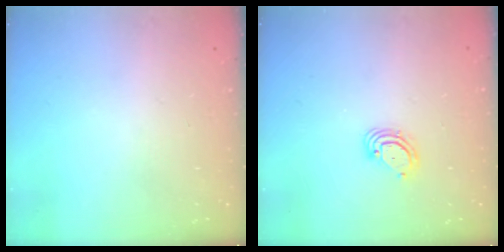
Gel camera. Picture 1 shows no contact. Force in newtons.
{"total": 4.4, "press": 4.4, "slide": 0.4}